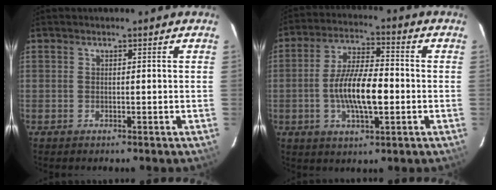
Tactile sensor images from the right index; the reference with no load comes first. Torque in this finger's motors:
{"motor_torque": [1.07, -0.21, 0.76, 0.17]}